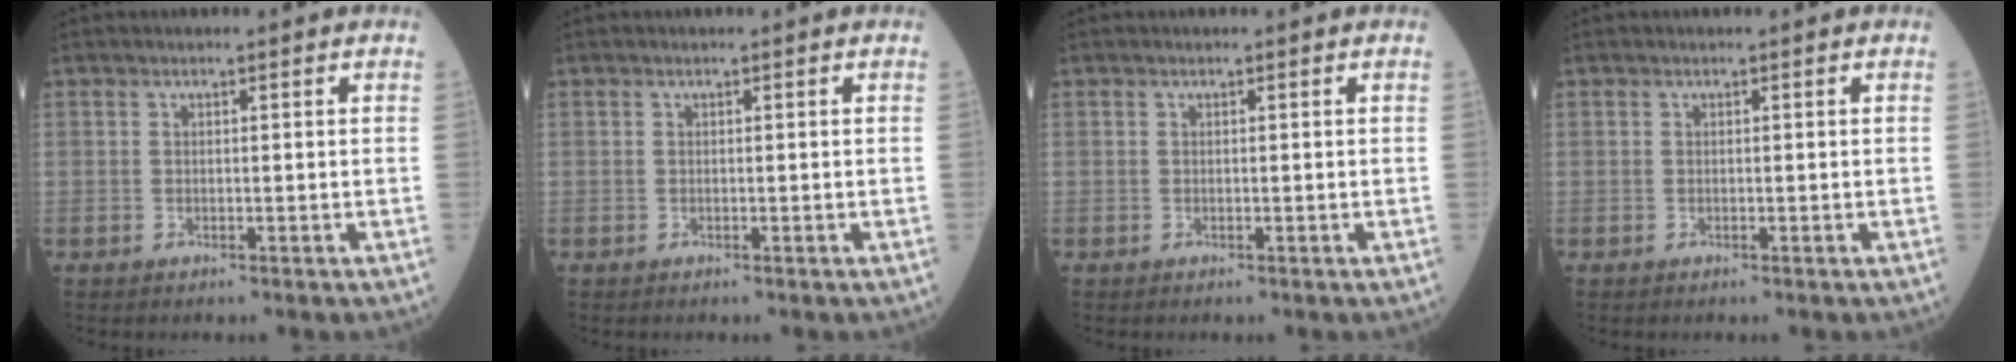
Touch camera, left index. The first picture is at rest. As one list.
[{"total": 0.0}, {"total": 0.0}, {"total": 0.0}]